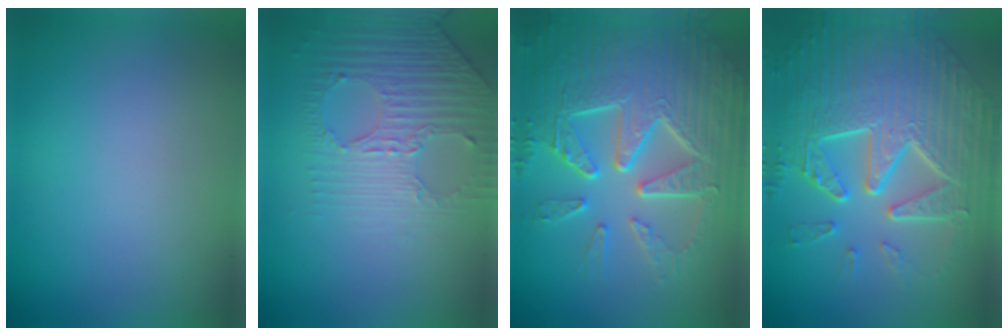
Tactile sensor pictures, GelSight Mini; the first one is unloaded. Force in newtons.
{"total": 4.5, "press": 3.2, "slide": 3.1}
{"total": 9.6, "press": 6.5, "slide": 7.1}
{"total": 10.0, "press": 6.8, "slide": 7.3}